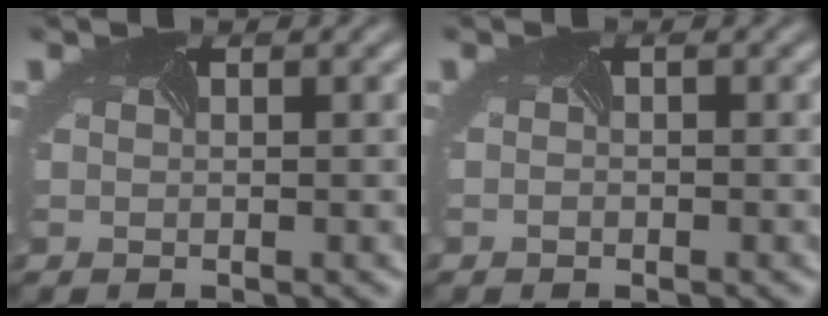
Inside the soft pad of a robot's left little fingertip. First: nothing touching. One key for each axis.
{"total": 0.6, "fx": -0.4, "fy": 0.3, "fz": 0.4, "tx": -0.001, "ty": -0.001, "tz": -0.001}